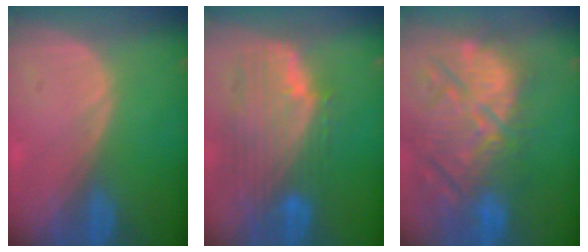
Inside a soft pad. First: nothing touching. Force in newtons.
{"total": 11.0, "press": 9.4, "slide": 5.6}
{"total": 14.8, "press": 12.9, "slide": 7.3}